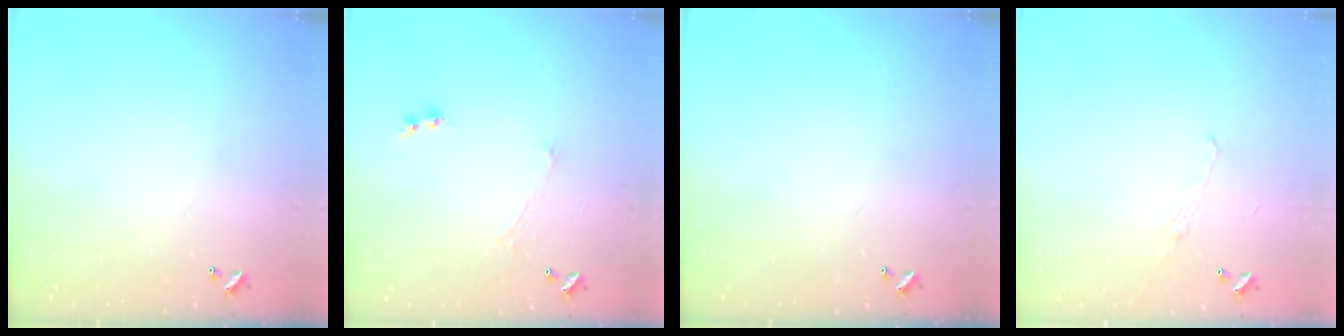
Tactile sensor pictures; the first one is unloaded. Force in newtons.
{"total": 1.2, "press": 0.7, "slide": 1.0}
{"total": 0.0}
{"total": 1.1, "press": 0.8, "slide": 0.7}